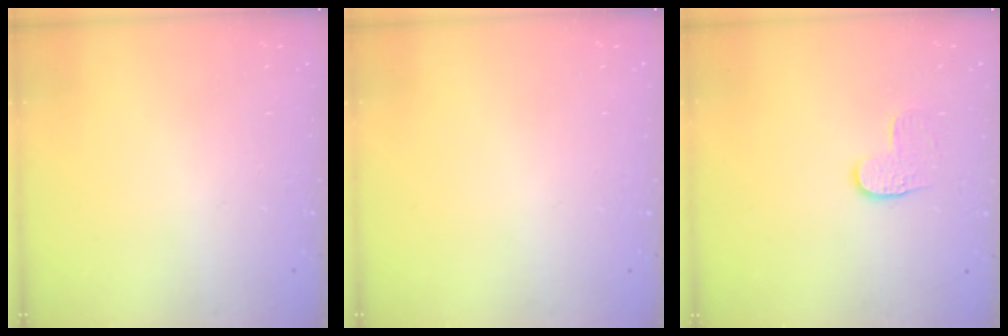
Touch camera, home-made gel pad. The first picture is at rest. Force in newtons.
{"total": 0.0}
{"total": 4.7, "press": 4.7, "slide": 0.4}